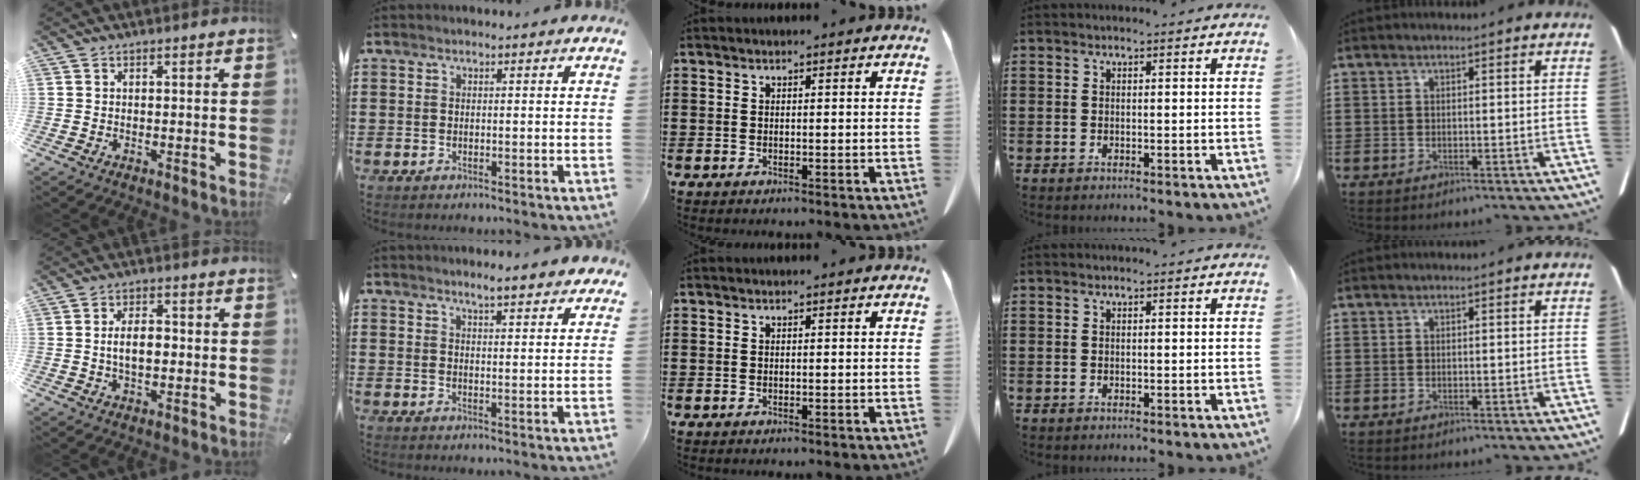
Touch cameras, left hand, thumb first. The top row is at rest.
{"thumb": {"total": 6.0, "force": [-0.4, 3.4, 4.9], "torque": [-0.081, 0.001, -0.013]}, "index": {"total": 3.4, "force": [3.2, 0.2, 1.1], "torque": [-0.031, -0.003, 0.057]}}